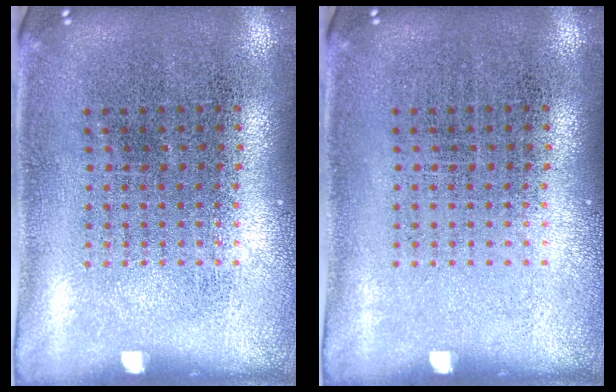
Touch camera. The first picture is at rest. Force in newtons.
{"total": 0.0}